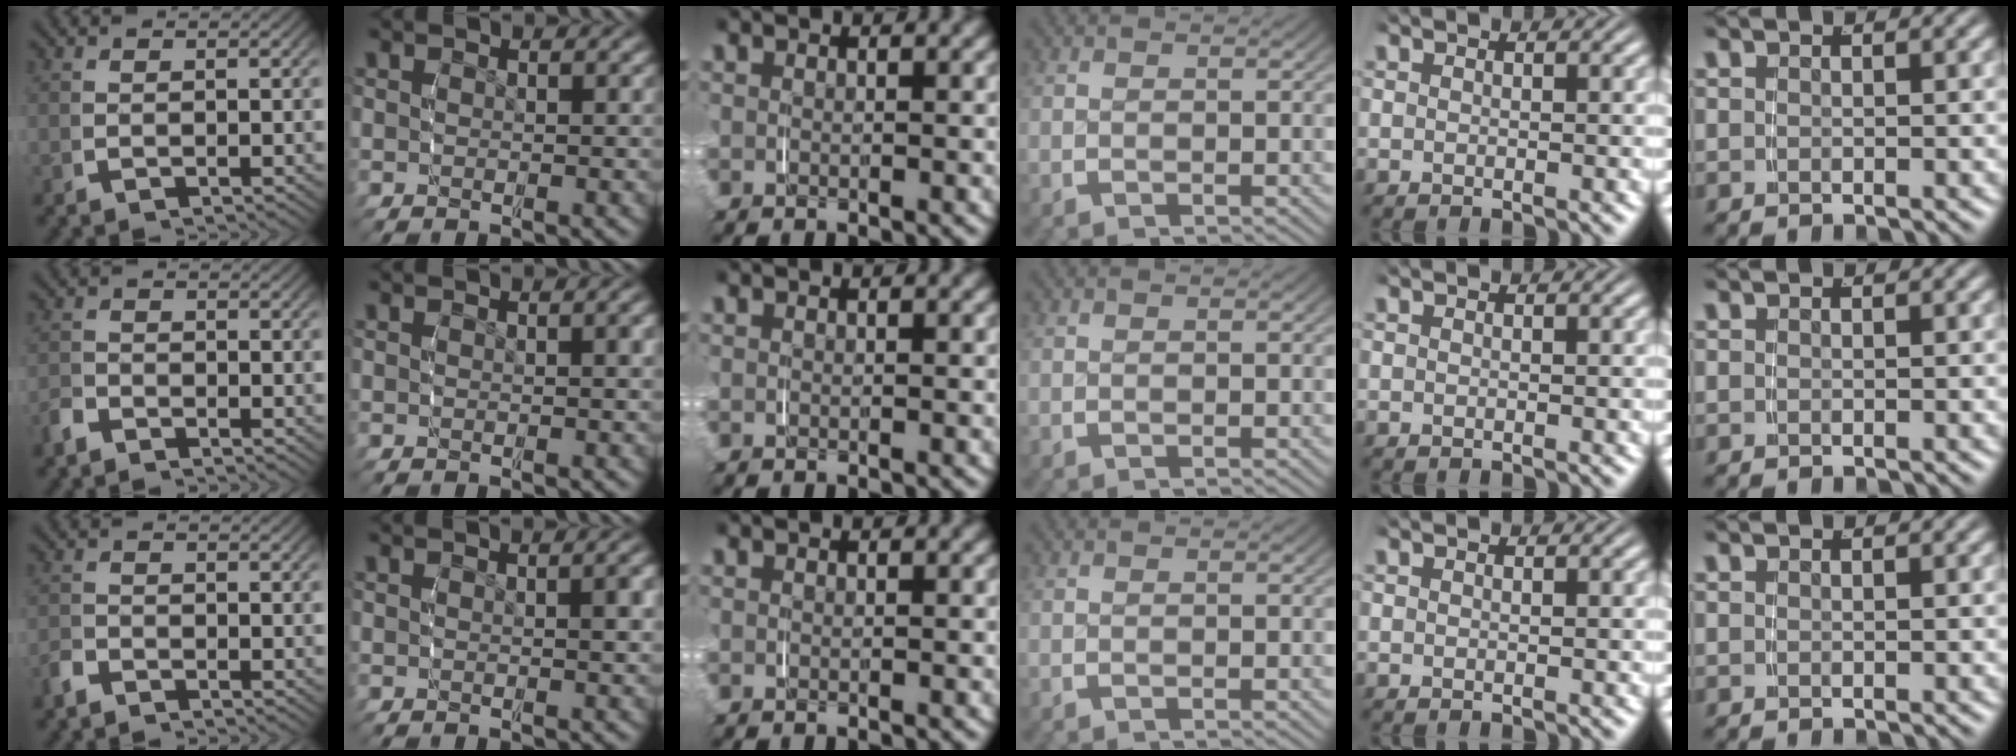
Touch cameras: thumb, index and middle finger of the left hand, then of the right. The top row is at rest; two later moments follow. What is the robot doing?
{"motion": "grasp_and_lifting", "object": "lipstick"}